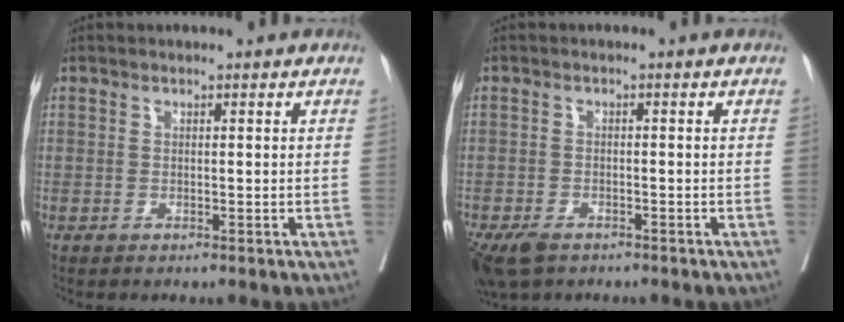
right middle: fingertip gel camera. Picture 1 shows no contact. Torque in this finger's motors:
{"motor_torque": [0.63, -0.61, 0.08, 0.05]}